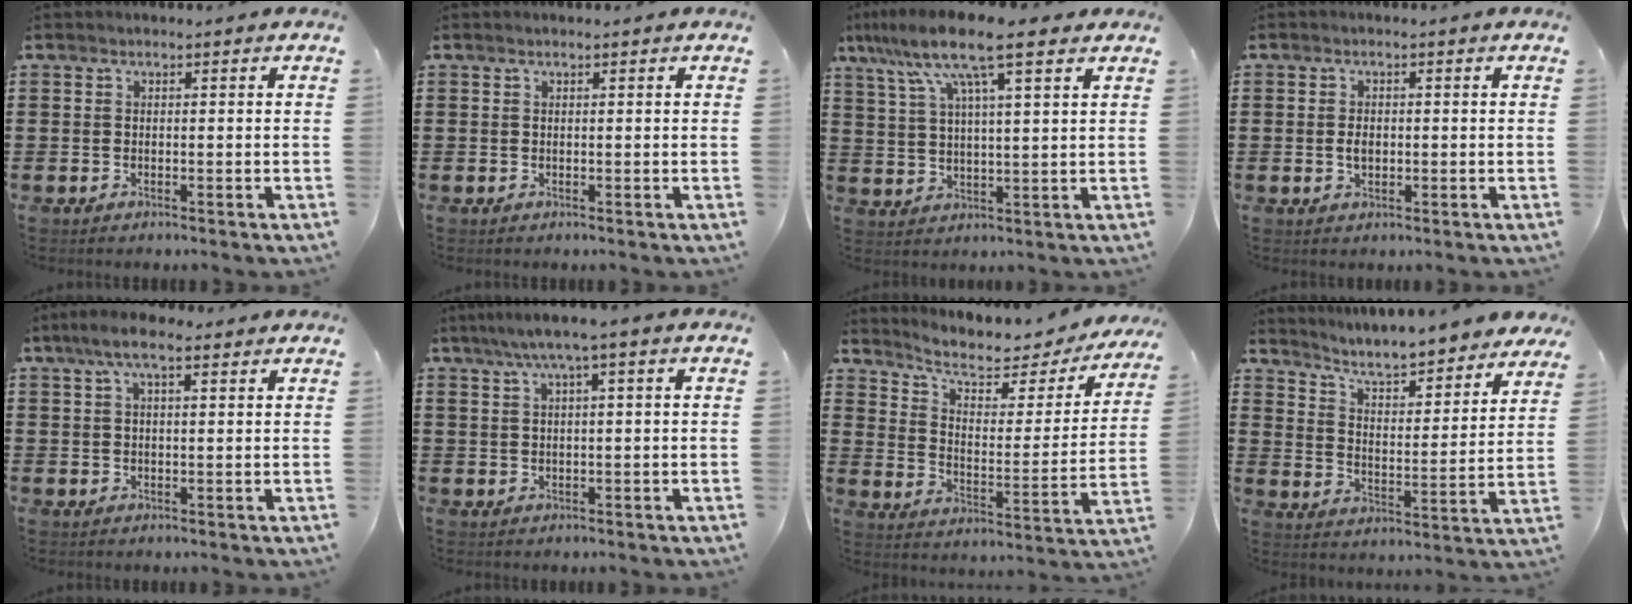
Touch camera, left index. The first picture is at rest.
{"total": 0.0}
{"total": 11.2, "force": [7.6, 1.9, 7.9], "torque": [-0.167, -0.012, 0.130]}
{"total": 2.0, "force": [-0.1, 1.1, 1.6], "torque": [-0.034, 0.003, -0.002]}
{"total": 5.2, "force": [2.9, 1.8, 4.0], "torque": [-0.084, 0.011, 0.050]}
{"total": 3.4, "force": [1.0, 0.2, 3.2], "torque": [-0.062, 0.001, 0.013]}
{"total": 5.4, "force": [3.8, 2.2, 3.1], "torque": [-0.074, -0.025, 0.058]}
{"total": 5.6, "force": [5.3, 0.0, 1.6], "torque": [-0.059, -0.048, 0.086]}